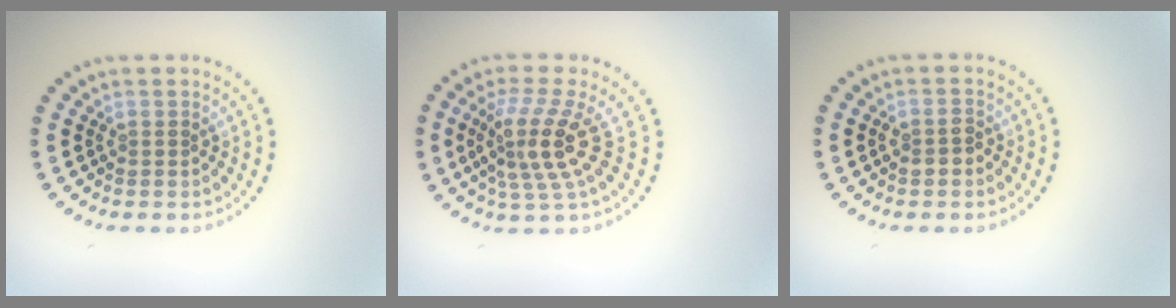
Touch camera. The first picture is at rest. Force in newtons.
{"total": 4.4, "press": 3.2, "slide": 3.0}
{"total": 1.4, "press": 1.4, "slide": 0.4}